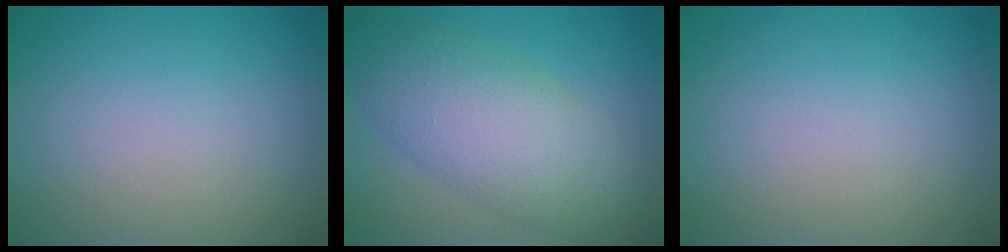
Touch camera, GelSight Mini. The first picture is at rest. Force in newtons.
{"total": 7.5, "press": 7.5, "slide": 0.1}
{"total": 0.0}